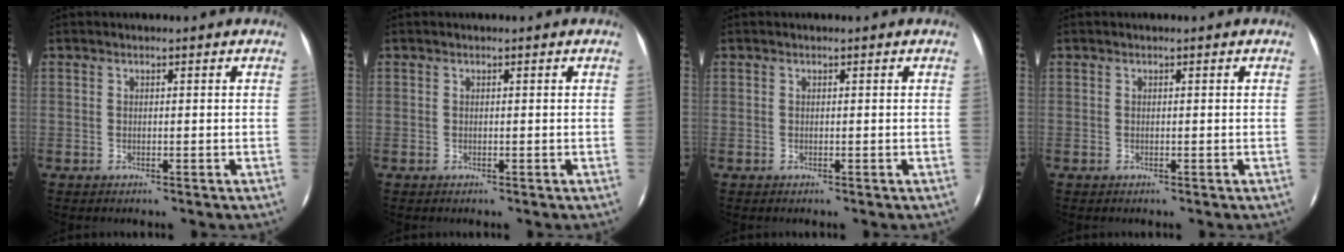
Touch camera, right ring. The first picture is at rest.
{"total": 0.0}
{"total": 0.0}
{"total": 0.0}